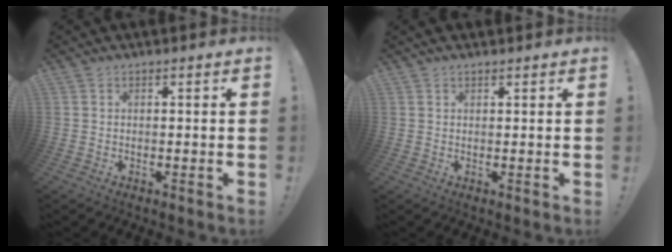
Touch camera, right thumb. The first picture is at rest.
{"total": 1.2, "force": [1.1, 0.3, 0.3], "torque": [0.003, -0.003, 0.019]}